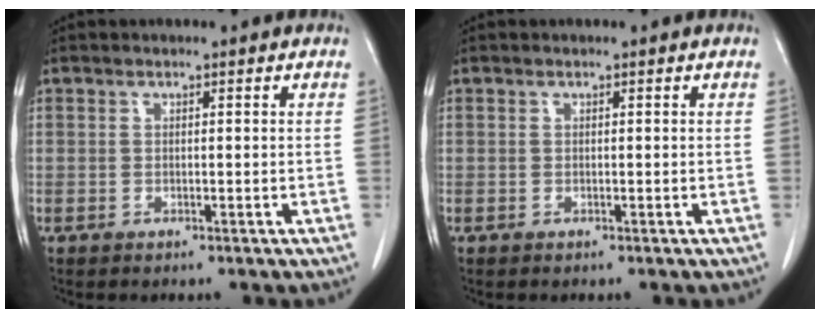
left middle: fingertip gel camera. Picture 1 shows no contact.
{"total": 0.0}